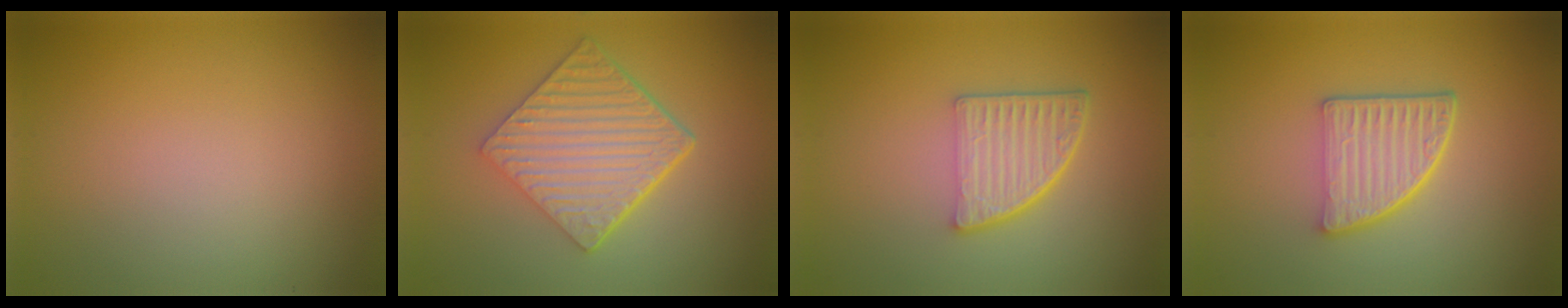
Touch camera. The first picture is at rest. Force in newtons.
{"total": 6.7, "press": 4.8, "slide": 4.7}
{"total": 4.9, "press": 3.4, "slide": 3.6}
{"total": 5.3, "press": 3.8, "slide": 3.8}